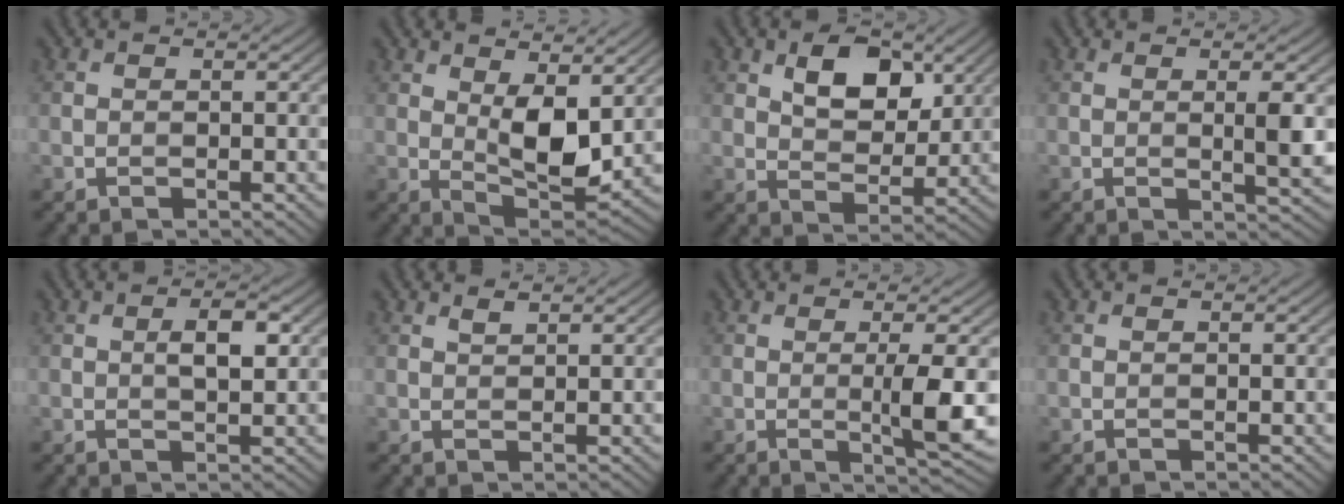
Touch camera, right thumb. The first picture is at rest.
{"total": 7.2, "force": [2.0, 3.1, 6.1], "torque": [-0.111, -0.009, 0.038]}
{"total": 7.0, "force": [3.1, 4.1, 4.8], "torque": [-0.080, -0.006, 0.050]}
{"total": 3.3, "force": [0.5, 0.4, 3.3], "torque": [-0.057, -0.001, 0.009]}
{"total": 3.3, "force": [0.7, 1.2, 3.0], "torque": [-0.052, 0.000, 0.011]}
{"total": 1.0, "force": [0.9, 0.1, 0.5], "torque": [-0.015, 0.000, 0.018]}
{"total": 5.2, "force": [-0.1, 0.4, 5.2], "torque": [-0.098, 0.000, 0.001]}
{"total": 0.0}